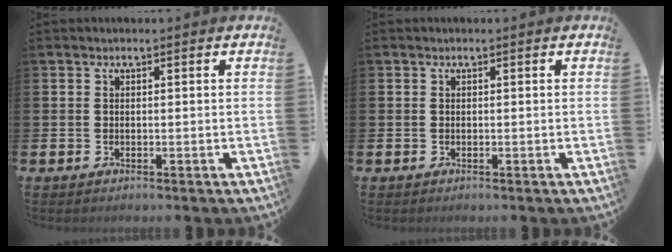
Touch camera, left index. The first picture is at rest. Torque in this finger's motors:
{"motor_torque": [0.00, 0.00, 0.00, 0.01]}